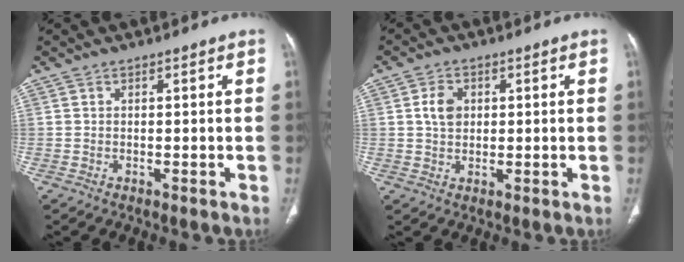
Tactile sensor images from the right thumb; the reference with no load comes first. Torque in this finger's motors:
{"motor_torque": [0.38, 1.22, 0.58, -0.37, -0.01]}